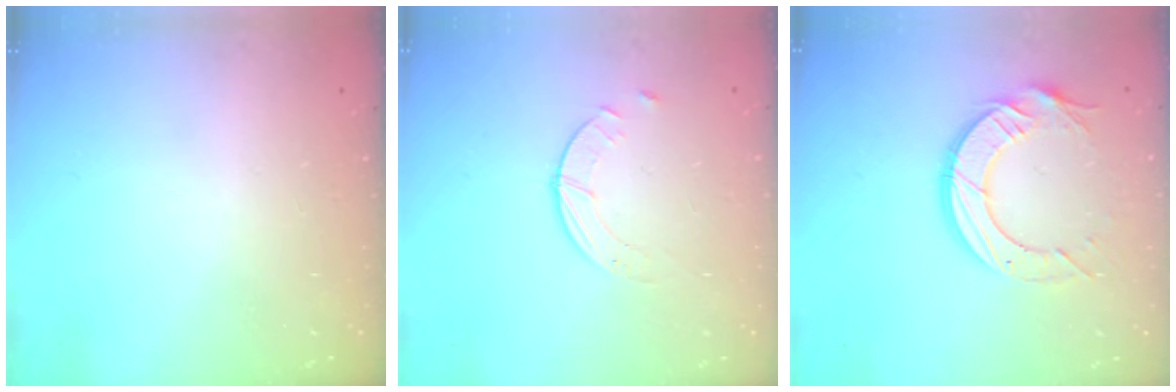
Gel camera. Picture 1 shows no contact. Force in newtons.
{"total": 2.5, "press": 2.5, "slide": 0.3}
{"total": 12.1, "press": 12.1, "slide": 1.0}